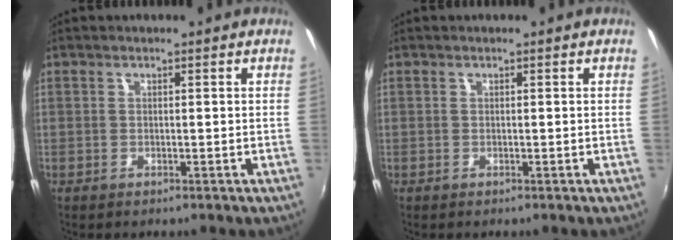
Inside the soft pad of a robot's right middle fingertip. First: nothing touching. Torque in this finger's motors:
{"motor_torque": [0.00, 0.00, 0.00, 0.00]}